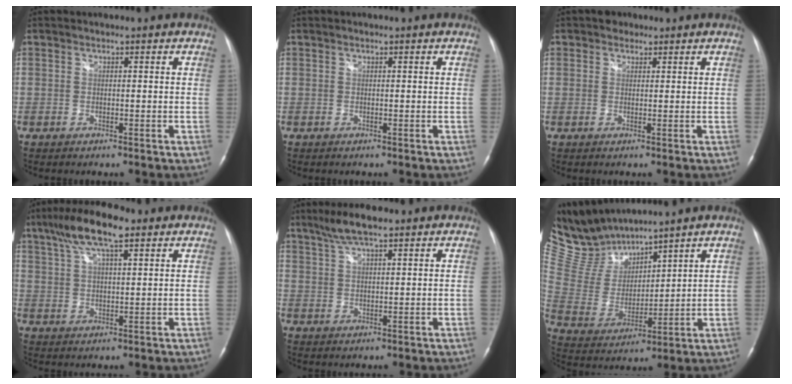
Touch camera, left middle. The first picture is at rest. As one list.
[{"total": 0.0}, {"total": 2.1, "force": [1.3, 1.6, 0.6], "torque": [-0.010, 0.010, 0.017]}, {"total": 10.3, "force": [6.3, 2.4, 7.7], "torque": [-0.148, 0.024, 0.109]}, {"total": 6.0, "force": [4.4, 0.9, 4.0], "torque": [-0.083, 0.014, 0.080]}, {"total": 10.2, "force": [10.0, 1.1, 1.1], "torque": [-0.053, 0.009, 0.226]}]